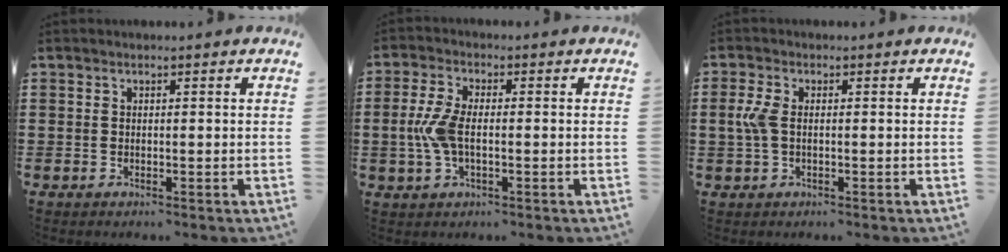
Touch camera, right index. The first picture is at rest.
{"total": 5.7, "force": [-0.6, 2.5, 5.1], "torque": [-0.126, -0.007, -0.020]}
{"total": 3.9, "force": [0.0, 2.0, 3.4], "torque": [-0.096, -0.003, -0.011]}